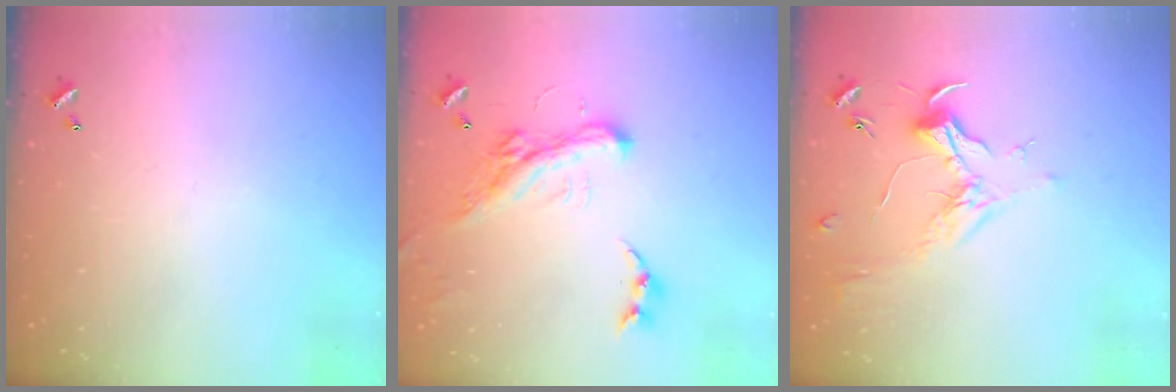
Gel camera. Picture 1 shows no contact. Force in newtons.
{"total": 5.5, "press": 5.3, "slide": 1.5}
{"total": 1.8, "press": 1.6, "slide": 0.7}